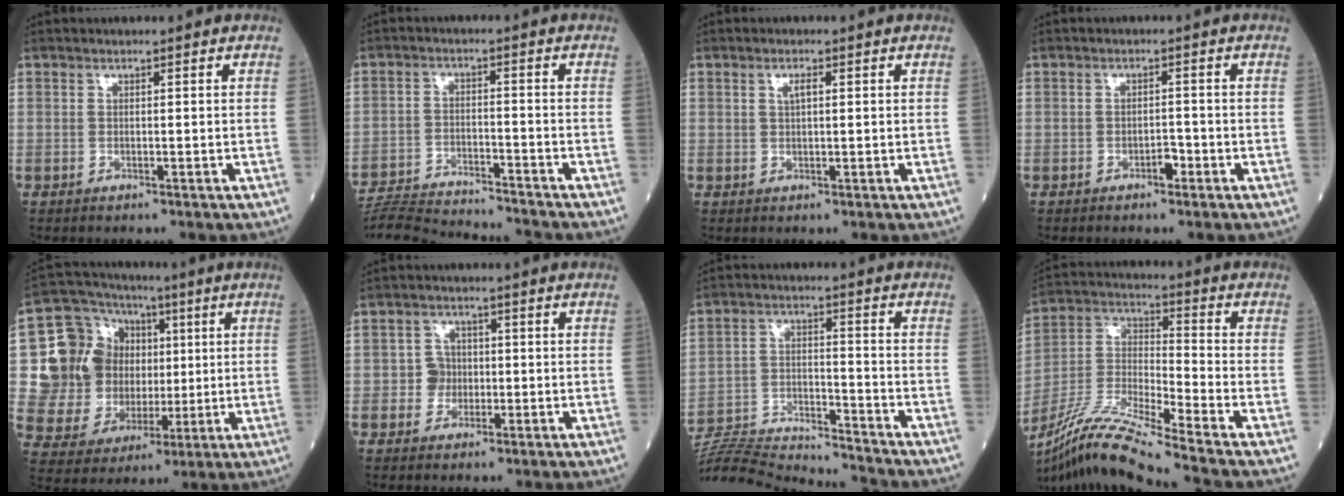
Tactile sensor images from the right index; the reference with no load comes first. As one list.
[{"total": 14.5, "force": [-13.9, -0.1, 3.9], "torque": [-0.064, -0.008, -0.218]}, {"total": 1.6, "force": [0.6, 0.4, 1.4], "torque": [-0.026, 0.002, 0.009]}, {"total": 1.7, "force": [-1.1, 0.7, 1.1], "torque": [-0.013, 0.004, -0.018]}, {"total": 15.2, "force": [2.3, 12.8, 7.9], "torque": [-0.155, 0.047, 0.058]}, {"total": 2.7, "force": [-0.6, 2.6, 0.6], "torque": [-0.007, 0.008, -0.012]}, {"total": 18.4, "force": [-17.9, -0.5, 4.4], "torque": [-0.093, -0.003, -0.287]}, {"total": 16.3, "force": [-13.5, -1.3, 9.0], "torque": [-0.193, -0.017, -0.257]}]